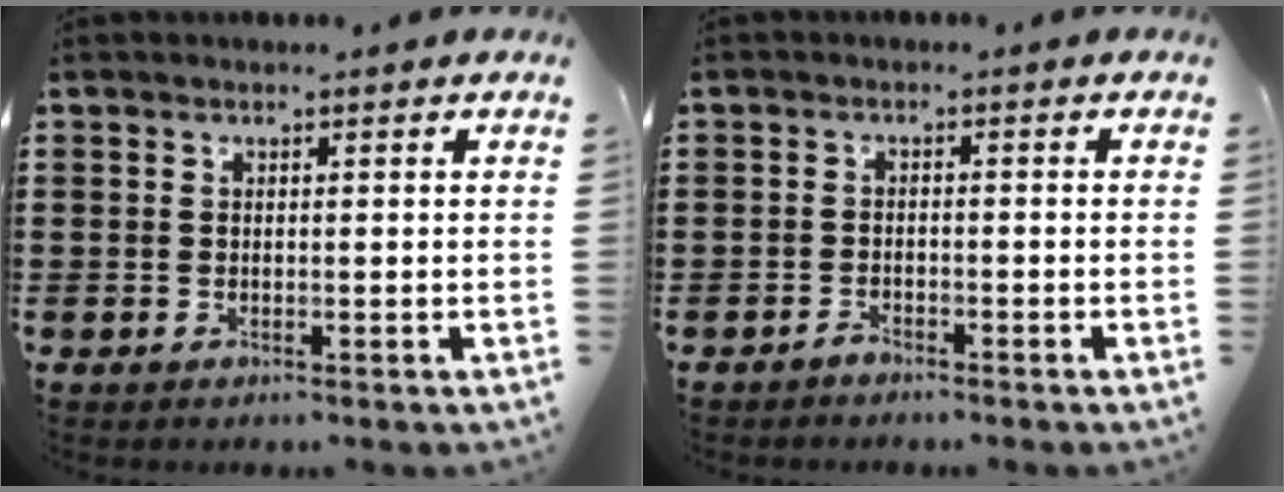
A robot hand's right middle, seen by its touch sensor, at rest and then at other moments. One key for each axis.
{"total": 1.5, "fx": -1.4, "fy": 0.4, "fz": 0.3, "tx": -0.011, "ty": -0.001, "tz": -0.028}